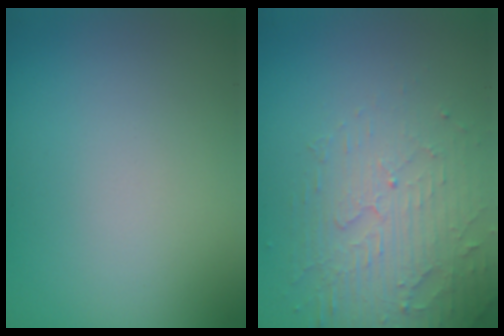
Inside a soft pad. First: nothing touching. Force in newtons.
{"total": 5.0, "press": 3.3, "slide": 3.7}